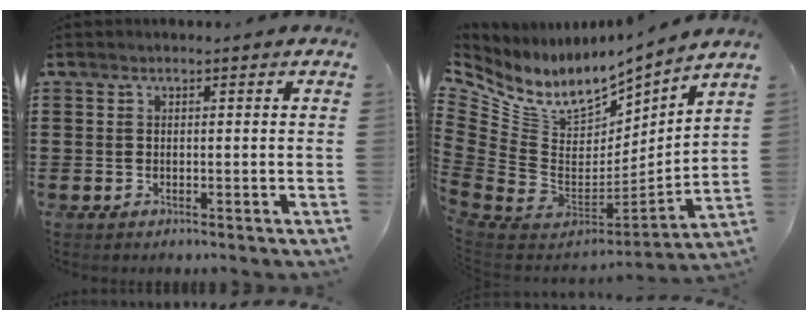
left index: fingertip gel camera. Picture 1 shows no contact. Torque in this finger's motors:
{"motor_torque": [0.76, -0.10, 0.08, 0.03]}